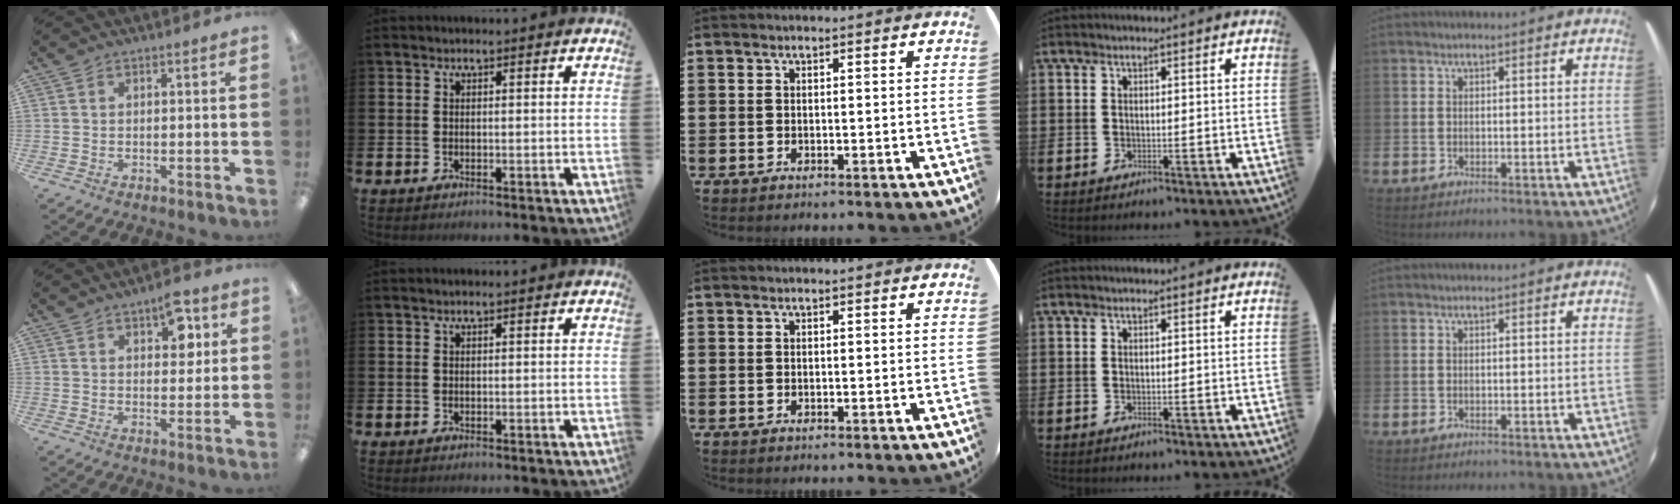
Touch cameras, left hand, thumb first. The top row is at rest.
{"thumb": {"total": 7.5, "force": [4.3, 4.0, 4.6], "torque": [-0.043, -0.020, 0.070]}}